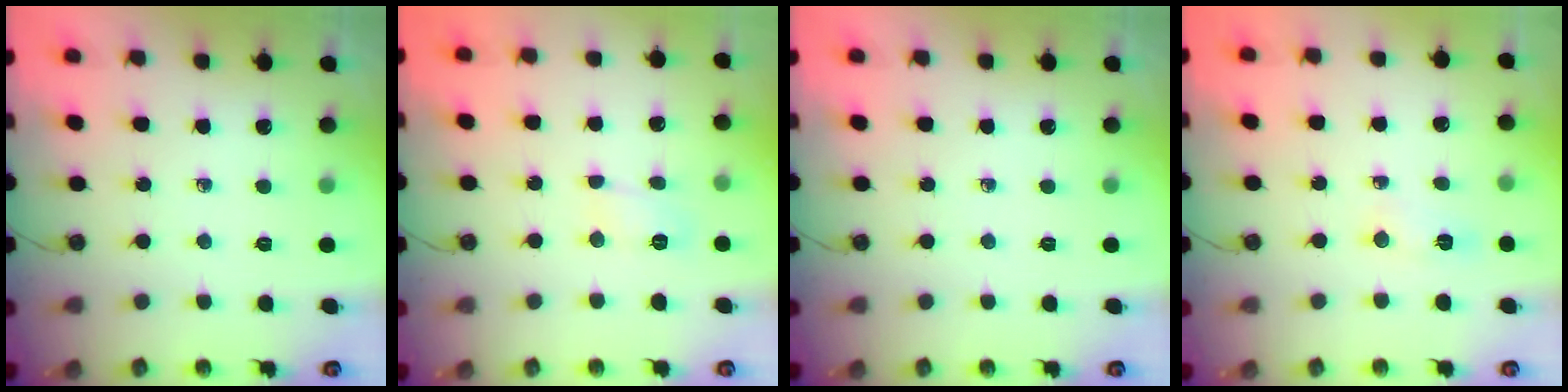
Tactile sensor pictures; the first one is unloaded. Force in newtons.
{"total": 4.1, "press": 4.1, "slide": 0.4}
{"total": 0.0}
{"total": 4.8, "press": 4.8, "slide": 0.6}